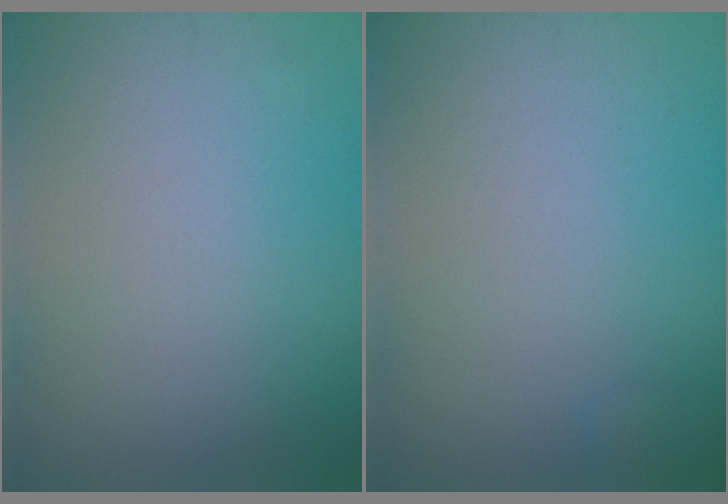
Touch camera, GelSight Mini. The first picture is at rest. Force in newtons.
{"total": 0.7, "press": 0.7, "slide": 0.0}